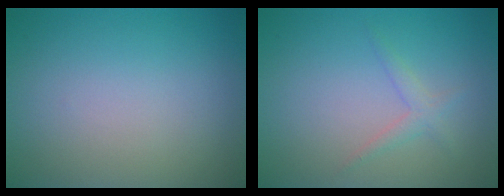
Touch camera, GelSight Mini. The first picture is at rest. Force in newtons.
{"total": 1.3, "press": 1.3, "slide": 0.1}